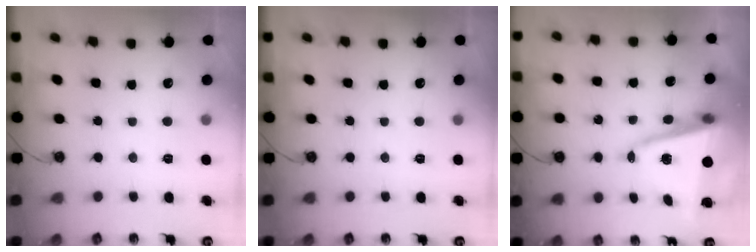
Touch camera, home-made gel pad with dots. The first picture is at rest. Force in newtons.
{"total": 0.0}
{"total": 13.0, "press": 12.9, "slide": 1.5}